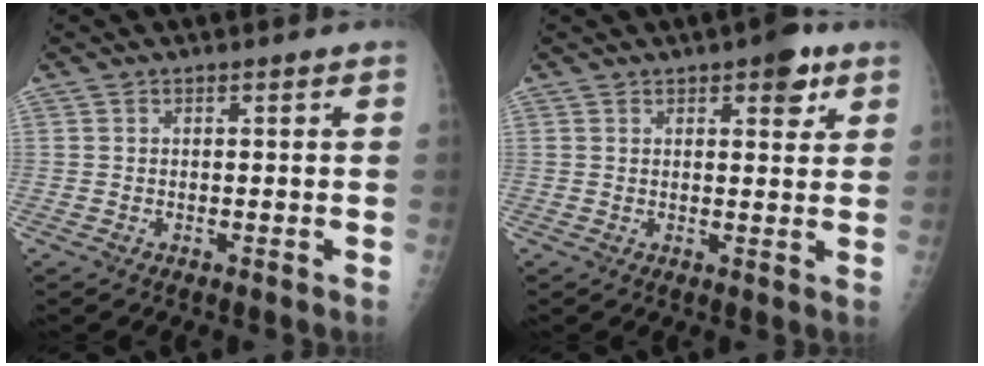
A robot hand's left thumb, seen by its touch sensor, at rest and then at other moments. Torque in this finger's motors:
{"motor_torque": [0.94, 0.86, 0.51, -0.36, 0.18]}